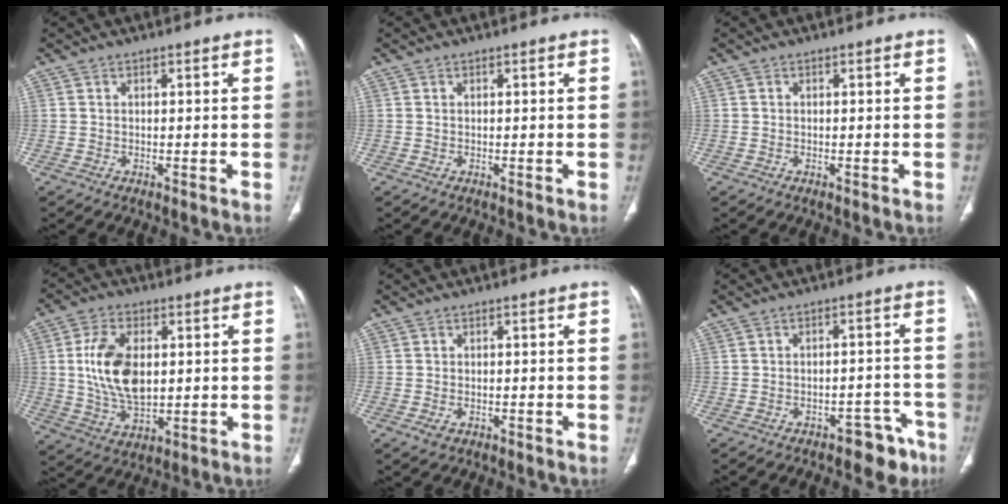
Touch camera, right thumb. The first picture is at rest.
{"total": 0.0}
{"total": 0.0}
{"total": 13.1, "force": [1.6, 7.6, 10.5], "torque": [-0.191, -0.007, 0.037]}
{"total": 1.8, "force": [-0.8, 1.2, 1.1], "torque": [-0.022, 0.004, -0.008]}
{"total": 7.1, "force": [-5.2, 3.8, 3.0], "torque": [-0.013, 0.050, -0.066]}